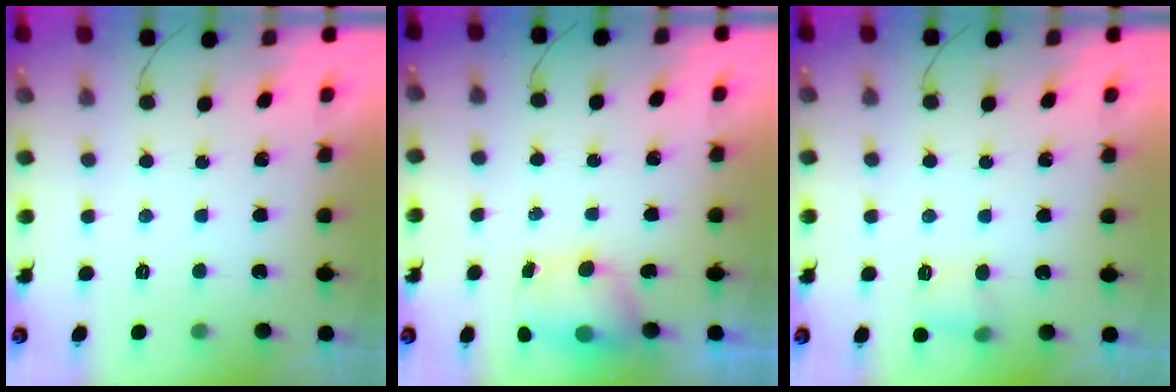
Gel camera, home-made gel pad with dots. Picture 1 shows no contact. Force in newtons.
{"total": 6.4, "press": 6.3, "slide": 0.8}
{"total": 3.9, "press": 3.7, "slide": 1.3}